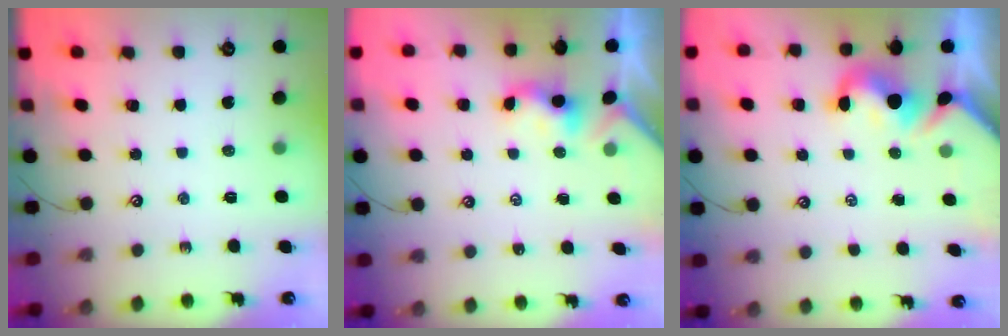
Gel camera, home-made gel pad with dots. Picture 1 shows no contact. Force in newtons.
{"total": 0.7, "press": 0.6, "slide": 0.4}
{"total": 2.3, "press": 2.2, "slide": 0.8}